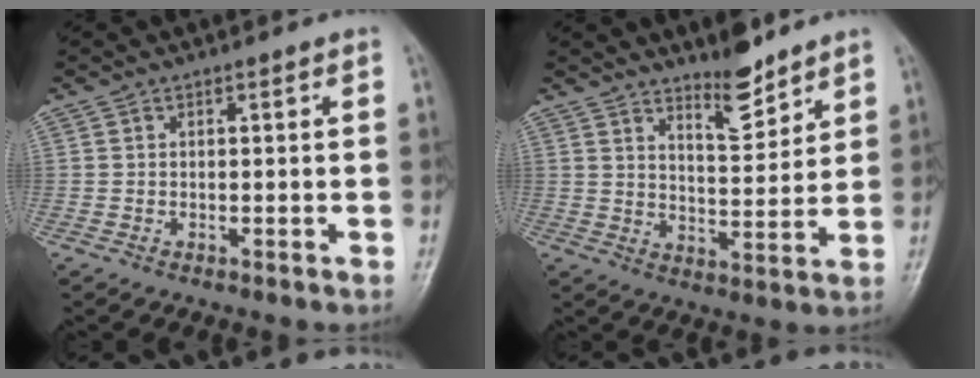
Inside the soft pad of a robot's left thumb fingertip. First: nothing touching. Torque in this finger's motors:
{"motor_torque": [0.74, 0.77, -0.22, -0.42, 0.07]}